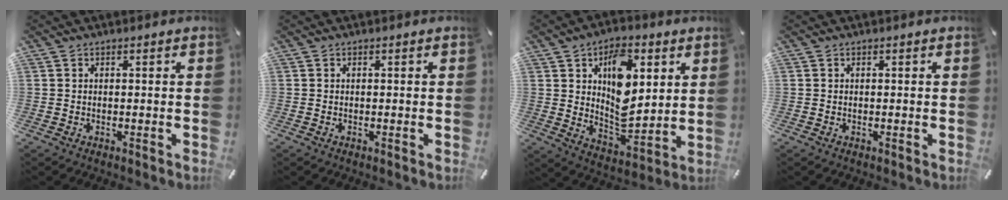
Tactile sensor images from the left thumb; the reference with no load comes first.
{"total": 0.0}
{"total": 14.0, "force": [4.6, 8.9, 9.8], "torque": [-0.146, -0.018, 0.079]}
{"total": 0.0}